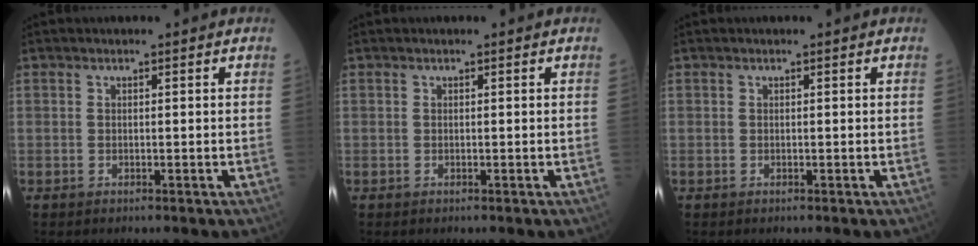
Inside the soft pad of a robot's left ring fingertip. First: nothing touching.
{"total": 0.0}
{"total": 0.0}